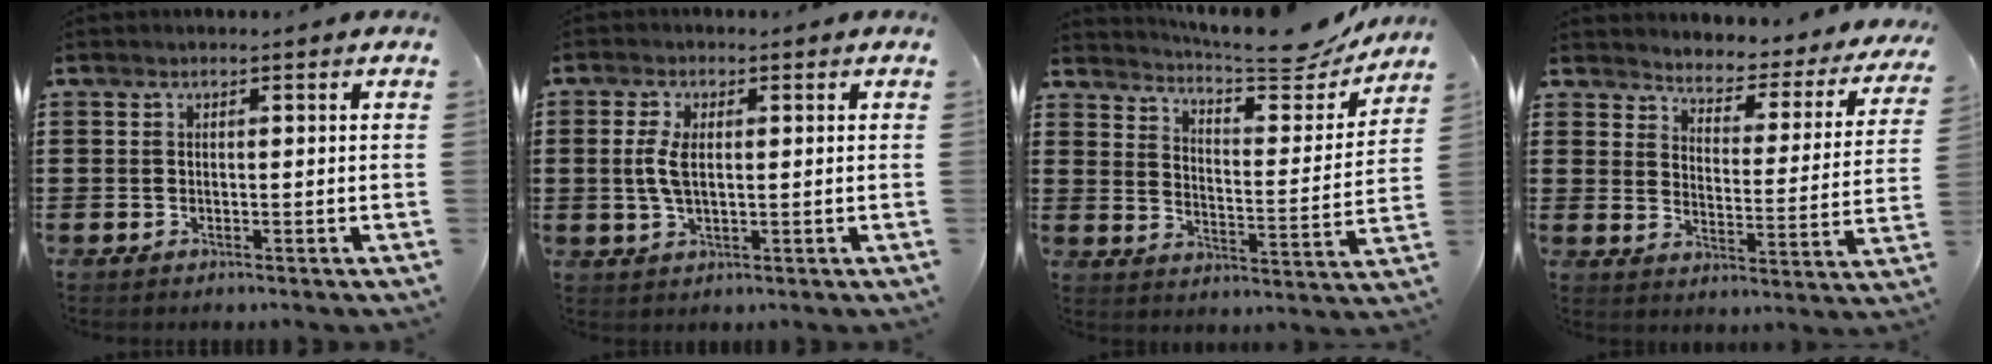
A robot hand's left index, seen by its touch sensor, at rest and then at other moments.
{"total": 4.4, "force": [0.4, 2.0, 3.9], "torque": [-0.101, -0.002, -0.002]}
{"total": 8.1, "force": [7.6, 0.5, 2.8], "torque": [-0.061, -0.054, 0.129]}
{"total": 2.9, "force": [2.9, 0.5, 0.1], "torque": [-0.027, -0.032, 0.040]}